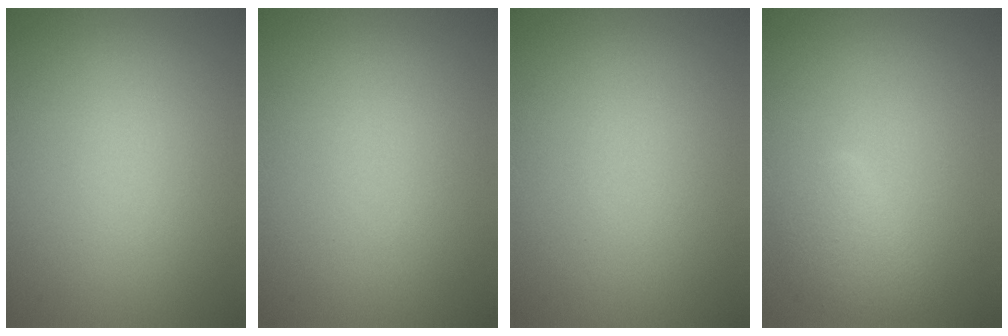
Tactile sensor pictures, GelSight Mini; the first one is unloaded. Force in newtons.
{"total": 0.0}
{"total": 0.0}
{"total": 2.2, "press": 2.2, "slide": 0.1}